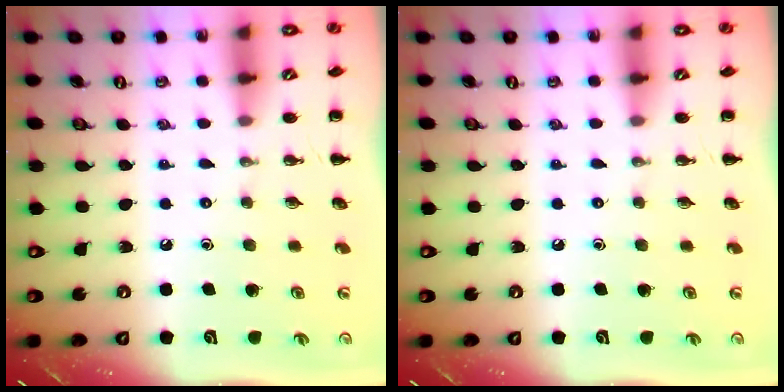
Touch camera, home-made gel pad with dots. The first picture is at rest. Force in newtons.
{"total": 0.0}